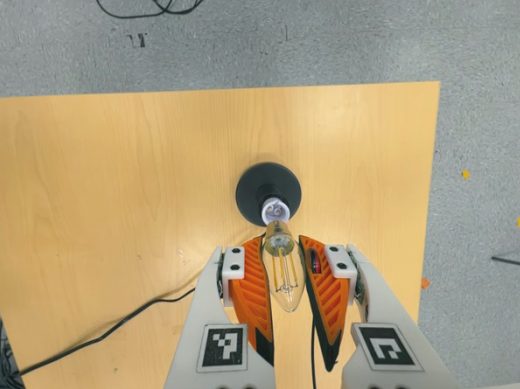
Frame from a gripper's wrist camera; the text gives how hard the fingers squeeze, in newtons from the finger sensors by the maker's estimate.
{"total": 21.0, "left": 23.4, "right": 18.7}